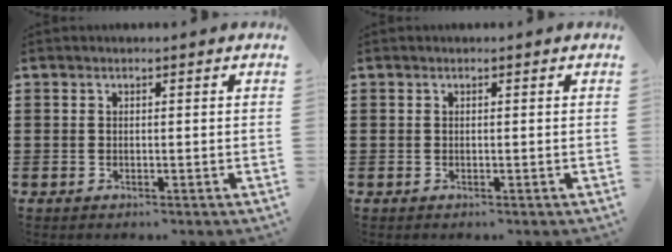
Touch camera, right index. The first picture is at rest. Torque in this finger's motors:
{"motor_torque": [0.01, -0.01, 0.00, 0.01]}